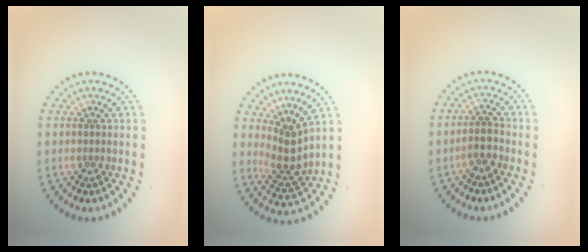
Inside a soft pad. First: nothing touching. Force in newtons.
{"total": 2.9, "press": 2.1, "slide": 2.0}
{"total": 1.7, "press": 1.5, "slide": 0.9}